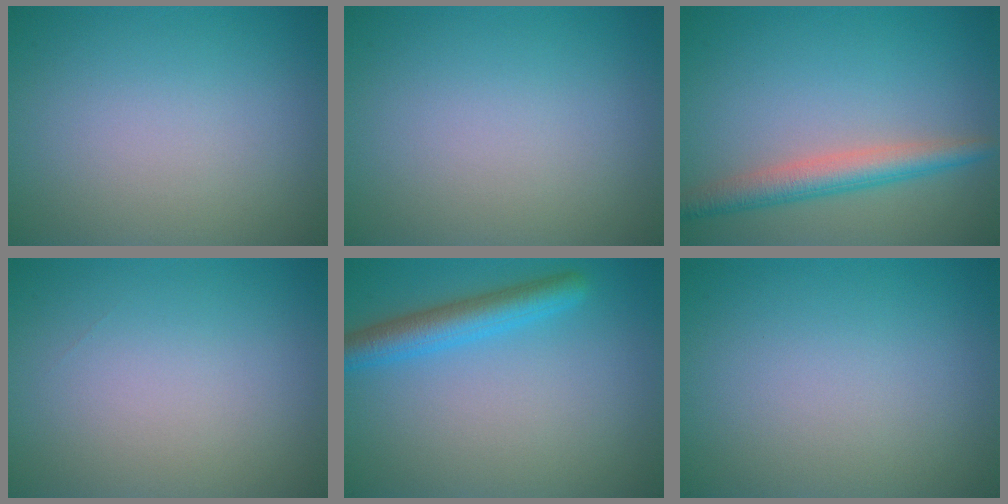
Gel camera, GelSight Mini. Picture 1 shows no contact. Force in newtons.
{"total": 0.0}
{"total": 3.7, "press": 3.7, "slide": 0.1}
{"total": 0.0}
{"total": 3.7, "press": 3.7, "slide": 0.2}
{"total": 0.0}